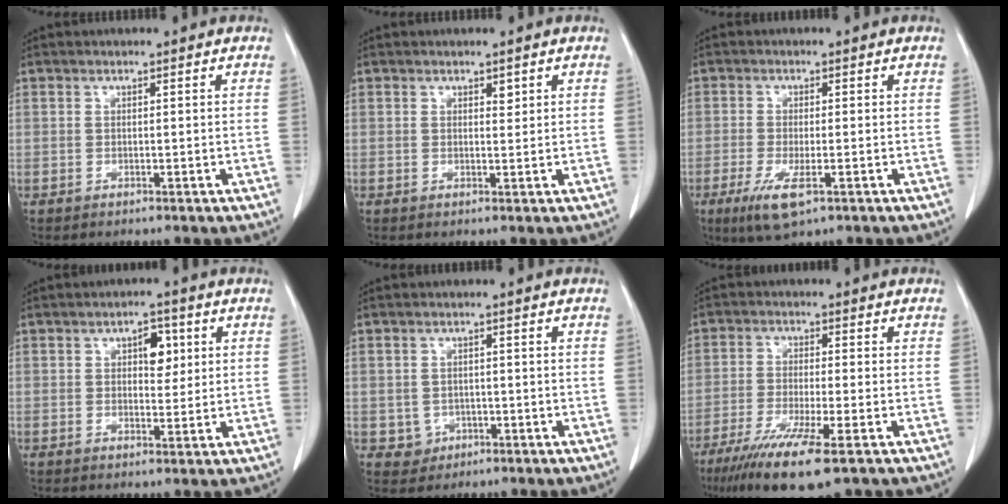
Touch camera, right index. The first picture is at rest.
{"total": 0.9, "force": [0.6, 0.4, 0.5], "torque": [-0.006, -0.005, 0.007]}
{"total": 6.0, "force": [-2.9, 1.4, 5.0], "torque": [-0.101, -0.017, -0.048]}
{"total": 4.0, "force": [1.3, 2.2, 3.1], "torque": [-0.044, 0.008, 0.019]}
{"total": 3.0, "force": [-0.8, 2.9, 0.3], "torque": [0.005, 0.009, -0.005]}
{"total": 10.8, "force": [-6.5, 0.8, 8.6], "torque": [-0.153, -0.030, -0.107]}